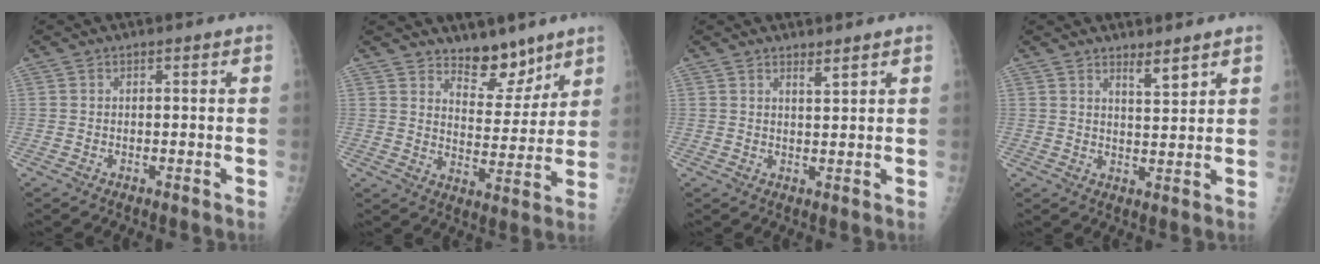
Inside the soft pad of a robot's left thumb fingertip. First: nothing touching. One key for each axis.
{"total": 8.7, "fx": 6.9, "fy": 4.0, "fz": 3.3, "tx": -0.014, "ty": -0.056, "tz": 0.116}
{"total": 1.7, "fx": 1.4, "fy": 0.1, "fz": 0.9, "tx": -0.012, "ty": -0.015, "tz": 0.026}
{"total": 3.4, "fx": 2.7, "fy": 0.6, "fz": 2.0, "tx": -0.030, "ty": -0.027, "tz": 0.047}